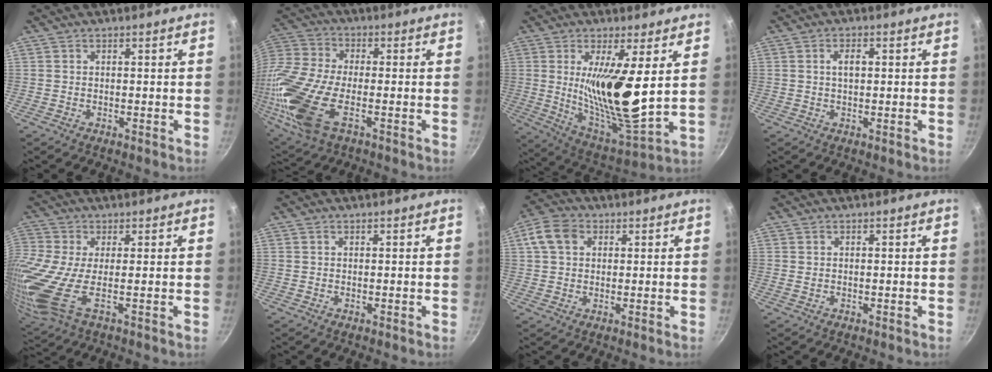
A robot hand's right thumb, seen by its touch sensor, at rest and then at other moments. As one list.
[{"total": 20.9, "force": [-5.7, 10.3, 17.3], "torque": [-0.389, -0.010, -0.123]}, {"total": 17.4, "force": [4.0, 4.1, 16.5], "torque": [-0.283, -0.060, 0.076]}, {"total": 2.7, "force": [0.5, 1.5, 2.2], "torque": [-0.032, 0.006, 0.007]}, {"total": 11.5, "force": [-0.7, 3.7, 10.9], "torque": [-0.251, -0.017, -0.016]}, {"total": 0.0}, {"total": 6.6, "force": [1.9, 5.2, 3.6], "torque": [-0.050, 0.006, 0.024]}, {"total": 0.0}]